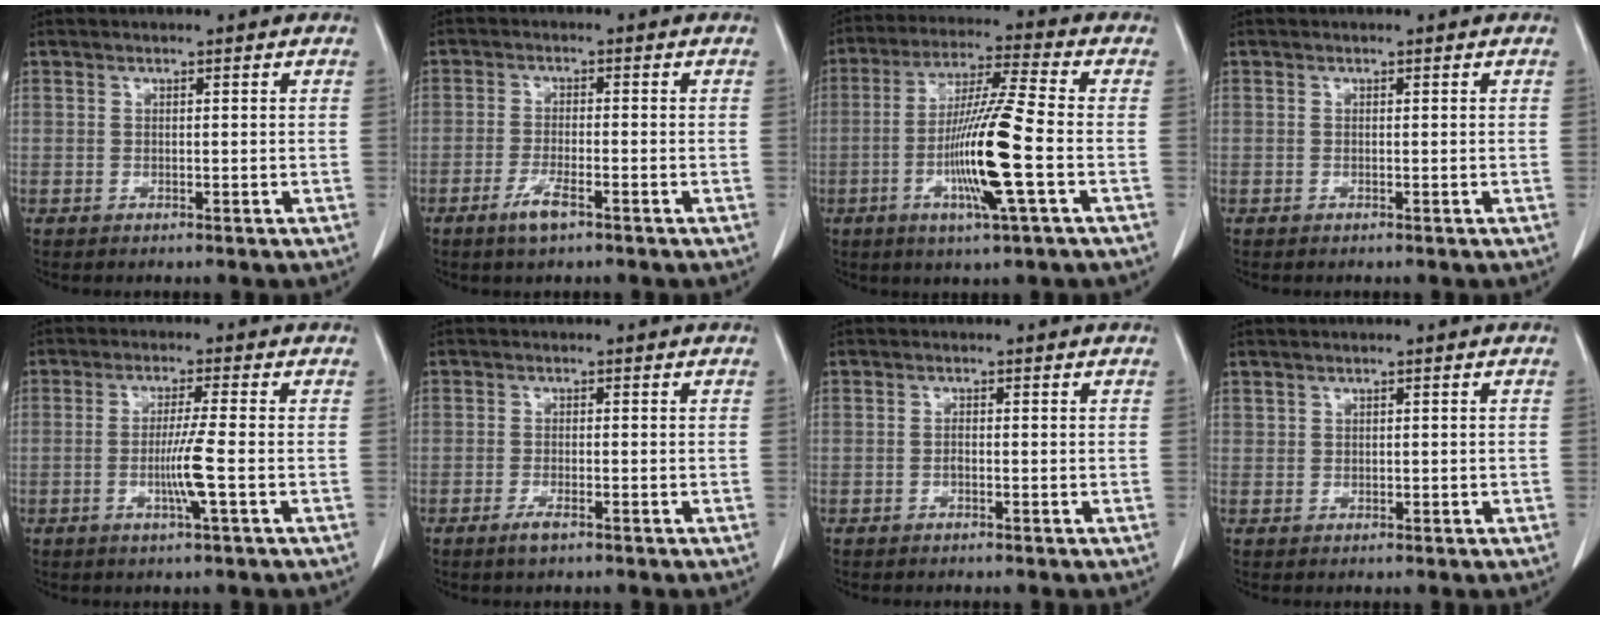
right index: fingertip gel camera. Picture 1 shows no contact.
{"total": 3.6, "force": [-2.2, 0.6, 2.8], "torque": [-0.057, -0.003, -0.040]}
{"total": 13.3, "force": [-3.3, -0.5, 12.9], "torque": [-0.252, -0.011, -0.067]}
{"total": 0.0}
{"total": 5.3, "force": [-1.3, -0.8, 5.1], "torque": [-0.095, -0.011, -0.026]}
{"total": 1.8, "force": [-1.2, 0.4, 1.4], "torque": [-0.027, -0.001, -0.020]}
{"total": 0.6, "force": [-0.3, 0.2, 0.5], "torque": [-0.011, 0.001, -0.006]}
{"total": 0.8, "force": [0.4, 0.6, 0.2], "torque": [-0.001, 0.002, 0.010]}